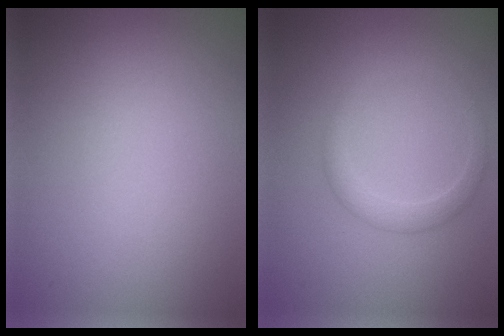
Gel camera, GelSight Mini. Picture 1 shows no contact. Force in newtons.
{"total": 1.9, "press": 1.9, "slide": 0.1}